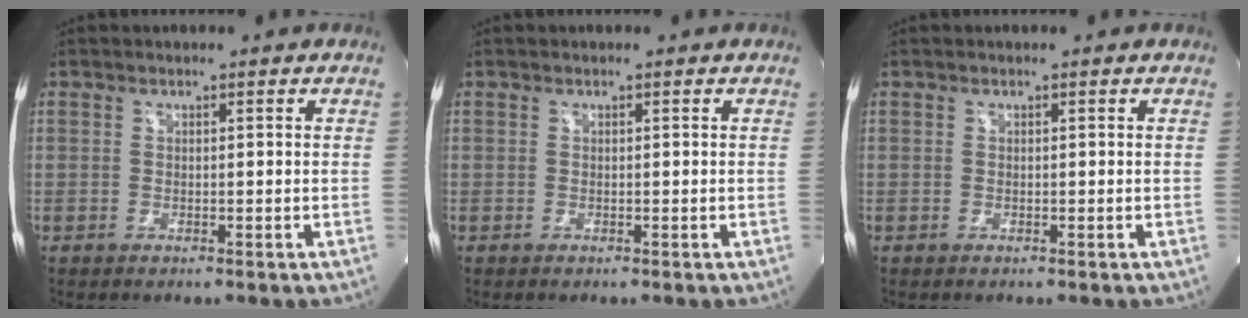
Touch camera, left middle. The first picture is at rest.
{"total": 0.0}
{"total": 0.0}